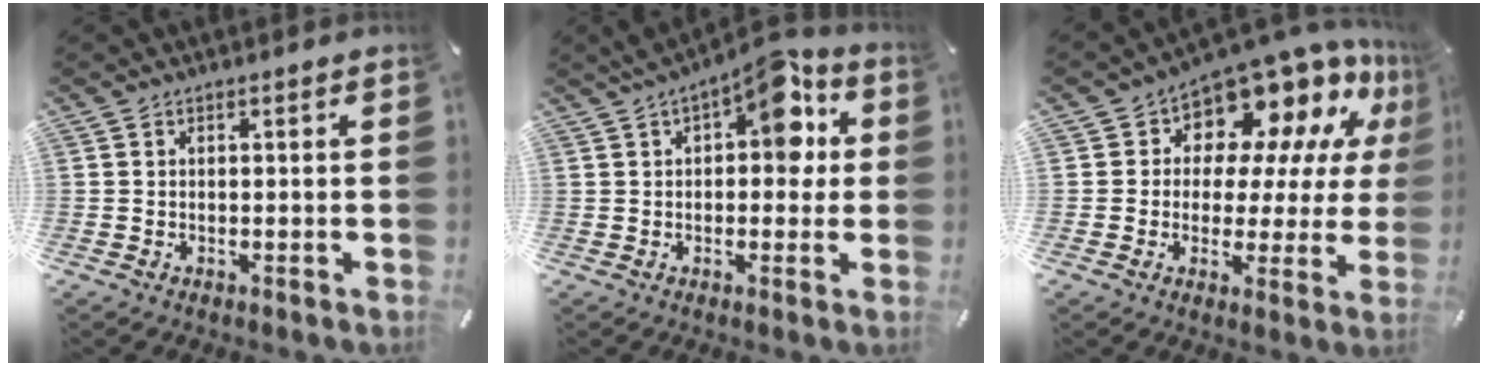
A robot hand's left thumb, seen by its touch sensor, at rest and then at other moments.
{"total": 11.1, "force": [4.8, 5.5, 8.4], "torque": [-0.101, -0.022, 0.076]}
{"total": 12.9, "force": [9.9, 6.8, 4.6], "torque": [-0.082, -0.091, 0.173]}